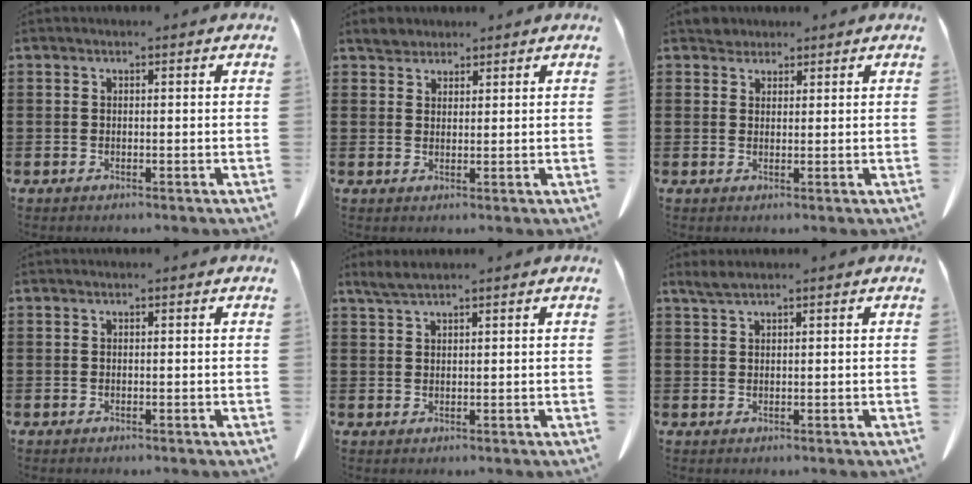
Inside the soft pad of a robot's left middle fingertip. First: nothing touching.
{"total": 2.3, "force": [2.1, 0.9, 0.3], "torque": [-0.012, 0.006, 0.042]}
{"total": 2.2, "force": [2.0, 0.9, 0.1], "torque": [0.000, 0.002, 0.038]}
{"total": 0.0}
{"total": 2.2, "force": [1.7, 0.2, 1.3], "torque": [-0.029, 0.001, 0.032]}
{"total": 1.8, "force": [1.4, 0.2, 1.1], "torque": [-0.024, 0.001, 0.026]}